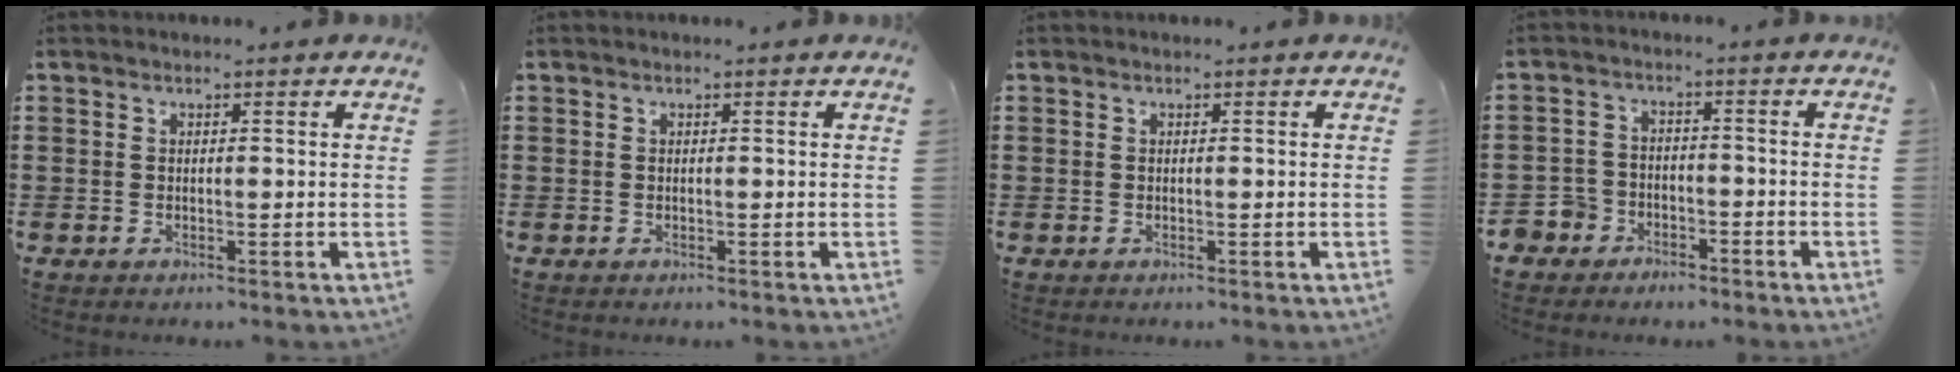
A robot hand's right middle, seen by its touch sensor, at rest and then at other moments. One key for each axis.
{"total": 0.0}
{"total": 0.0}
{"total": 4.3, "fx": -3.8, "fy": 2.1, "fz": -0.1, "tx": -0.022, "ty": 0.000, "tz": -0.085}